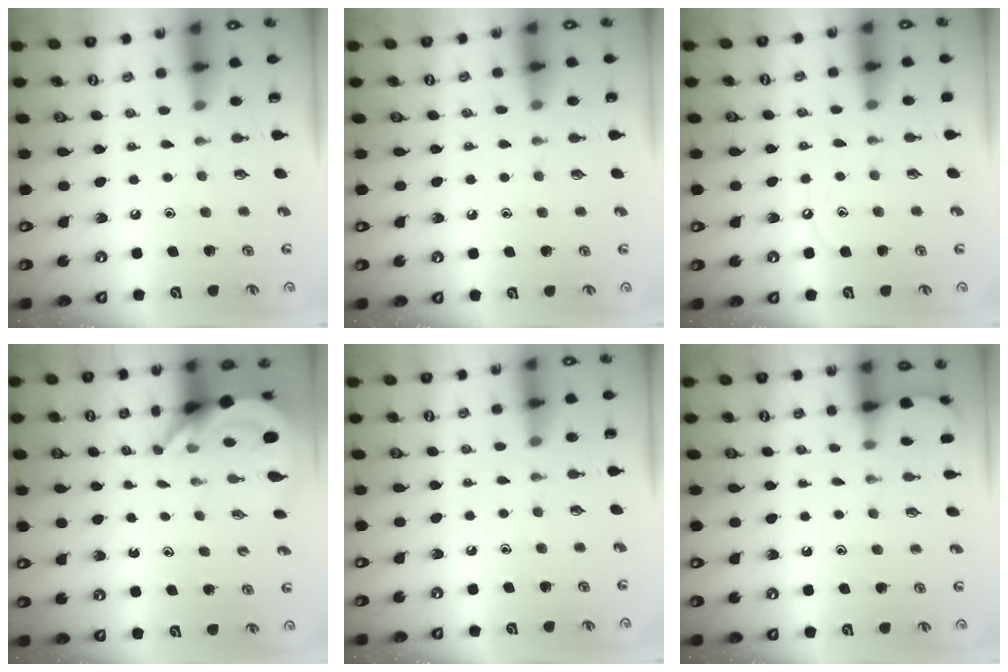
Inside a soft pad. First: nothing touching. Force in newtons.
{"total": 3.0, "press": 3.0, "slide": 0.4}
{"total": 4.0, "press": 4.0, "slide": 0.4}
{"total": 5.6, "press": 5.6, "slide": 0.3}
{"total": 0.0}
{"total": 1.8, "press": 1.8, "slide": 0.2}